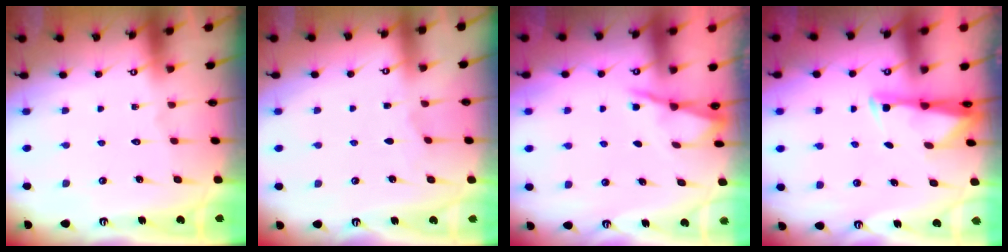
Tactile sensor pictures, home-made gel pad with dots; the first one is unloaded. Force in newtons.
{"total": 1.4, "press": 1.3, "slide": 0.2}
{"total": 2.0, "press": 2.0, "slide": 0.2}
{"total": 2.8, "press": 2.8, "slide": 0.4}